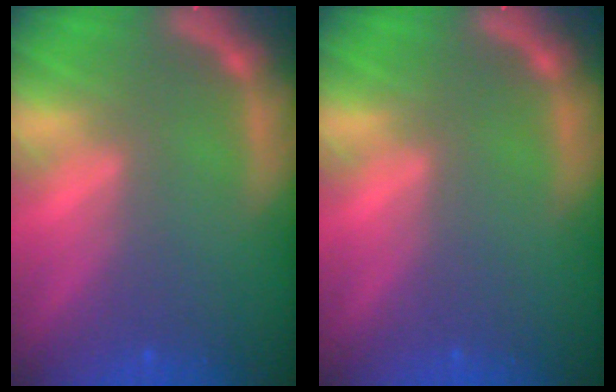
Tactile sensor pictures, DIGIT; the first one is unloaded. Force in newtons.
{"total": 0.0}